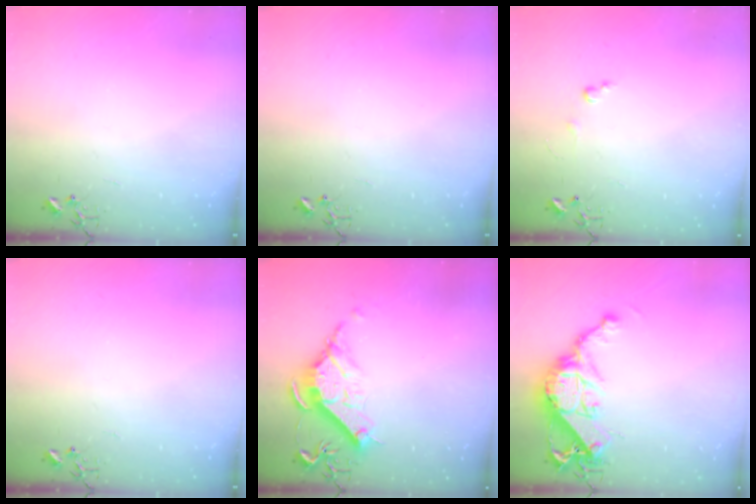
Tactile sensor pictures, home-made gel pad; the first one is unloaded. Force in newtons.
{"total": 0.0}
{"total": 4.2, "press": 4.2, "slide": 0.6}
{"total": 0.0}
{"total": 10.8, "press": 10.8, "slide": 0.3}
{"total": 14.9, "press": 14.8, "slide": 1.0}